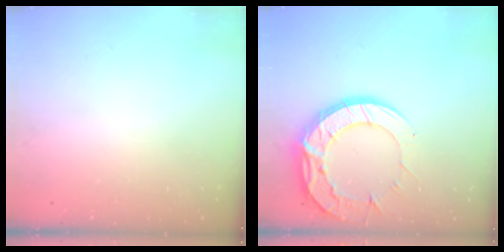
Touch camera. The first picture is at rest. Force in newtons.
{"total": 19.5, "press": 19.4, "slide": 1.6}